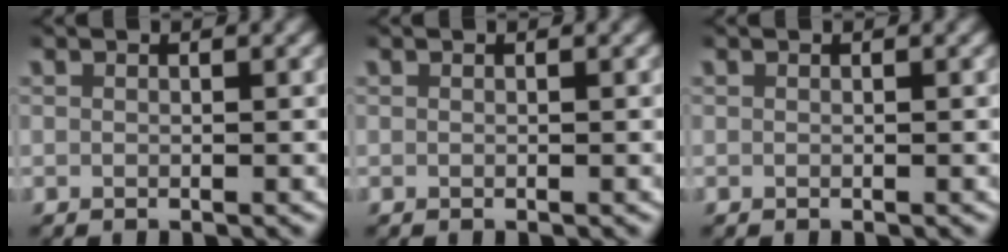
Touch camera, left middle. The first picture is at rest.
{"total": 0.0}
{"total": 0.0}